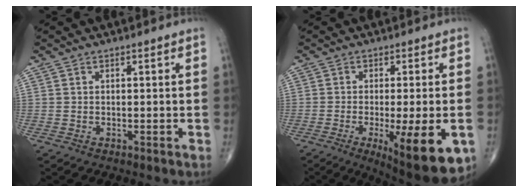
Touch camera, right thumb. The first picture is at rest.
{"total": 15.0, "force": [-5.1, 4.0, 13.6], "torque": [-0.161, -0.012, -0.061]}